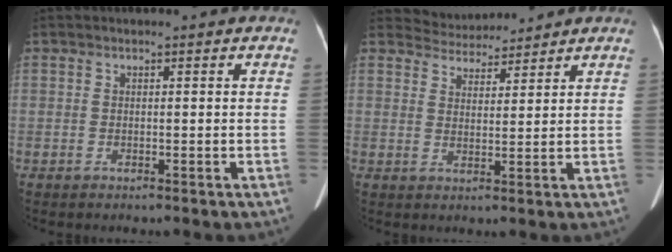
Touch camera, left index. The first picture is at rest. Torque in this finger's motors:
{"motor_torque": [-0.52, -0.29, -0.17, -0.01]}